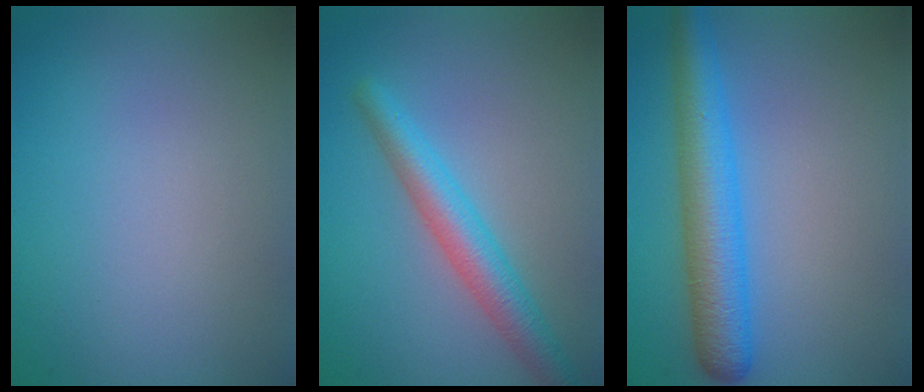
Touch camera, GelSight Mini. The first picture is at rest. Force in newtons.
{"total": 3.9, "press": 3.9, "slide": 0.1}
{"total": 5.6, "press": 5.6, "slide": 0.1}